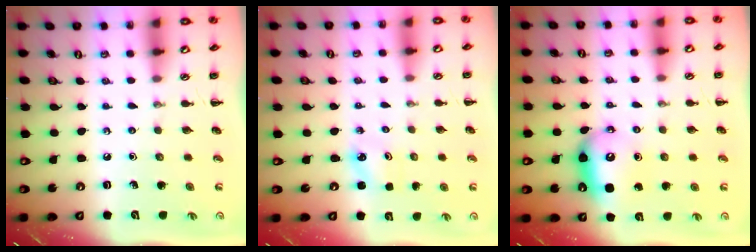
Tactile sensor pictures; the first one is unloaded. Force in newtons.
{"total": 2.5, "press": 2.4, "slide": 0.8}
{"total": 8.6, "press": 8.5, "slide": 0.9}